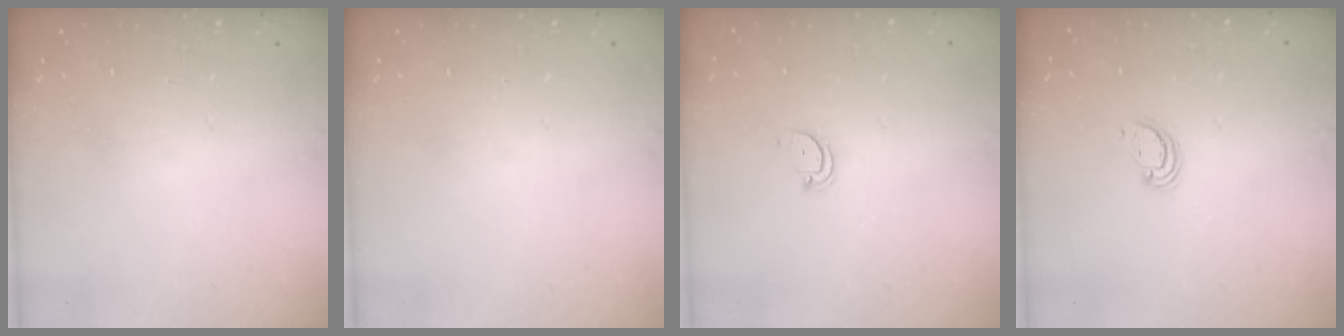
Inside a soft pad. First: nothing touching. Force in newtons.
{"total": 0.0}
{"total": 2.6, "press": 2.6, "slide": 0.0}
{"total": 2.6, "press": 2.6, "slide": 0.2}